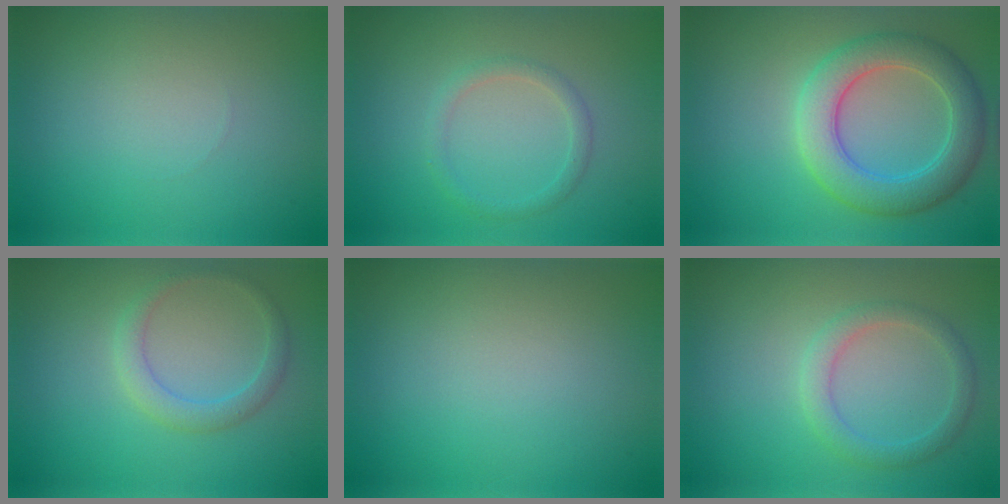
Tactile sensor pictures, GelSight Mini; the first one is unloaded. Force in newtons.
{"total": 1.5, "press": 1.5, "slide": 0.1}
{"total": 5.6, "press": 5.5, "slide": 0.3}
{"total": 2.0, "press": 2.0, "slide": 0.1}
{"total": 0.0}
{"total": 2.2, "press": 2.2, "slide": 0.1}